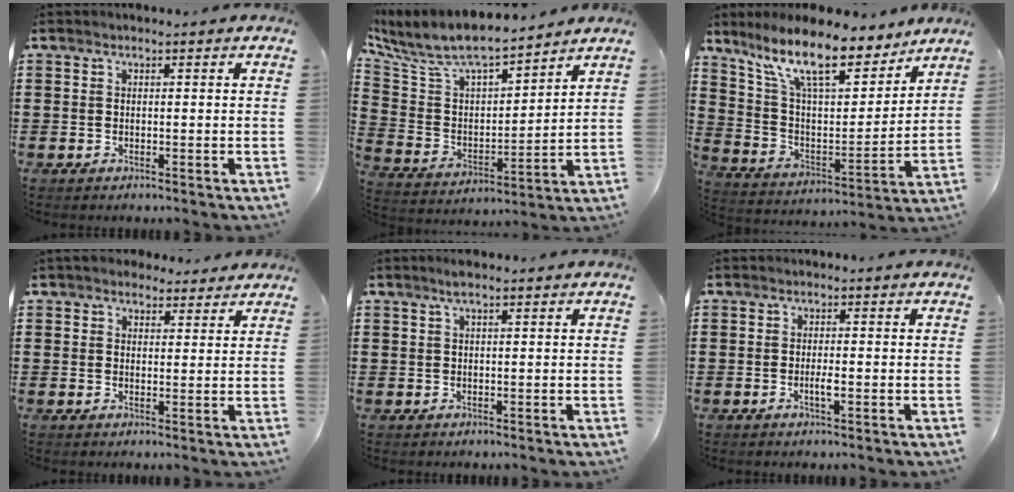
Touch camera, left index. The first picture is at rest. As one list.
[{"total": 8.7, "force": [7.6, 2.1, 3.8], "torque": [-0.109, -0.052, 0.130]}, {"total": 13.6, "force": [10.2, 3.5, 8.3], "torque": [-0.185, -0.046, 0.177]}, {"total": 3.3, "force": [2.8, 1.5, 0.6], "torque": [-0.021, -0.002, 0.054]}, {"total": 1.6, "force": [1.0, 0.2, 1.3], "torque": [-0.027, 0.003, 0.017]}, {"total": 1.9, "force": [-0.5, 0.3, 1.8], "torque": [-0.033, 0.000, -0.009]}]